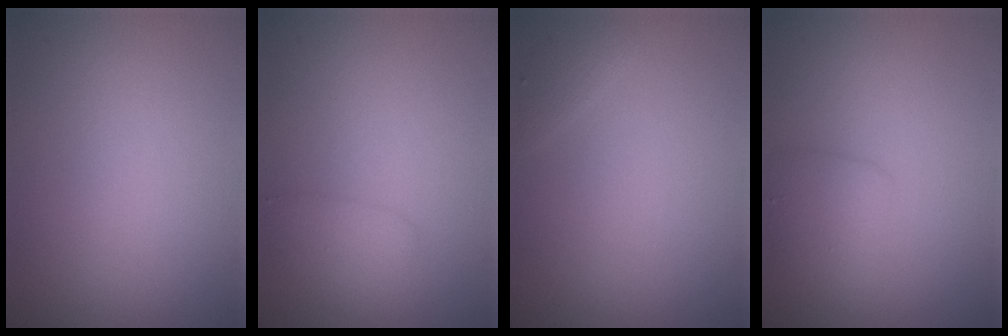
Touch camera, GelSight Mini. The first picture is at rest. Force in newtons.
{"total": 1.7, "press": 1.7, "slide": 0.1}
{"total": 0.8, "press": 0.8, "slide": 0.1}
{"total": 2.2, "press": 2.2, "slide": 0.2}